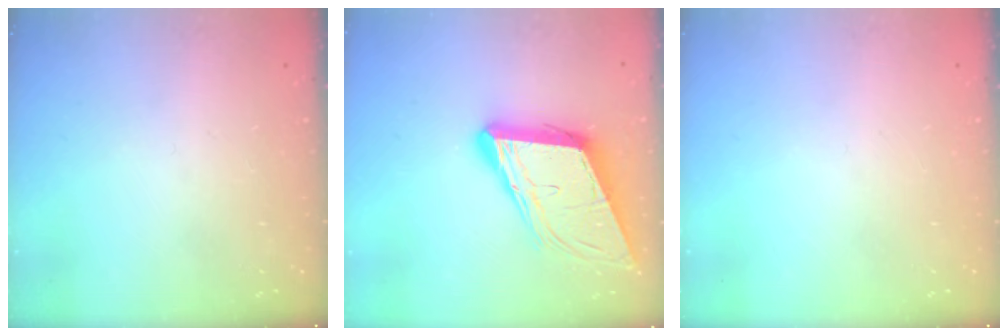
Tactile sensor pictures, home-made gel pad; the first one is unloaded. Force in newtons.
{"total": 14.8, "press": 14.1, "slide": 4.2}
{"total": 0.0}